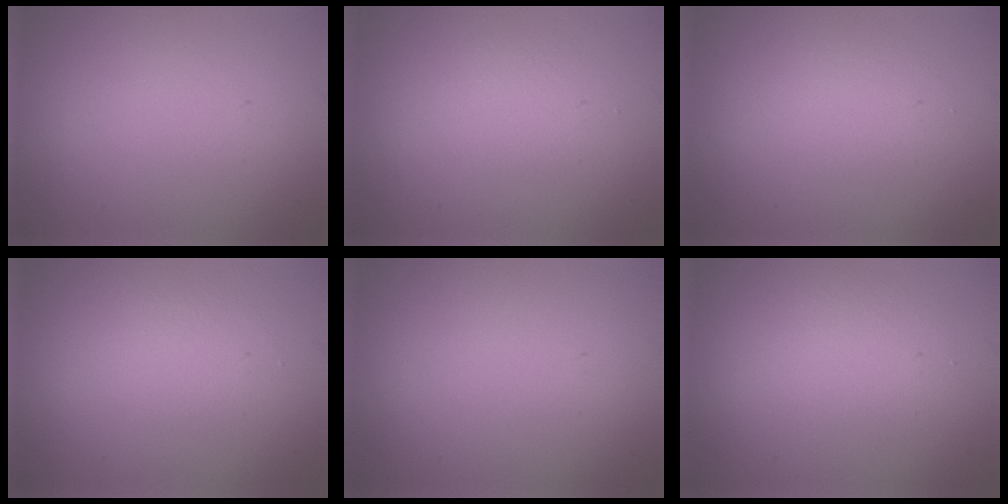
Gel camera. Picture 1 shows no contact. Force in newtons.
{"total": 1.3, "press": 1.3, "slide": 0.2}
{"total": 1.7, "press": 1.6, "slide": 0.1}
{"total": 1.6, "press": 1.6, "slide": 0.3}
{"total": 0.0}
{"total": 2.4, "press": 2.4, "slide": 0.1}